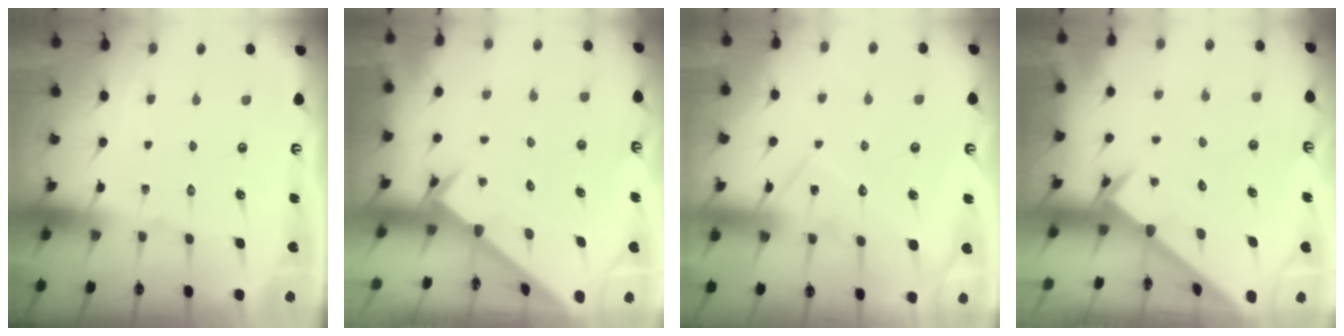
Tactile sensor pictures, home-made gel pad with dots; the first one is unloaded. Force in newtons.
{"total": 2.6, "press": 2.6, "slide": 0.2}
{"total": 12.4, "press": 12.4, "slide": 1.0}
{"total": 2.6, "press": 2.6, "slide": 0.2}